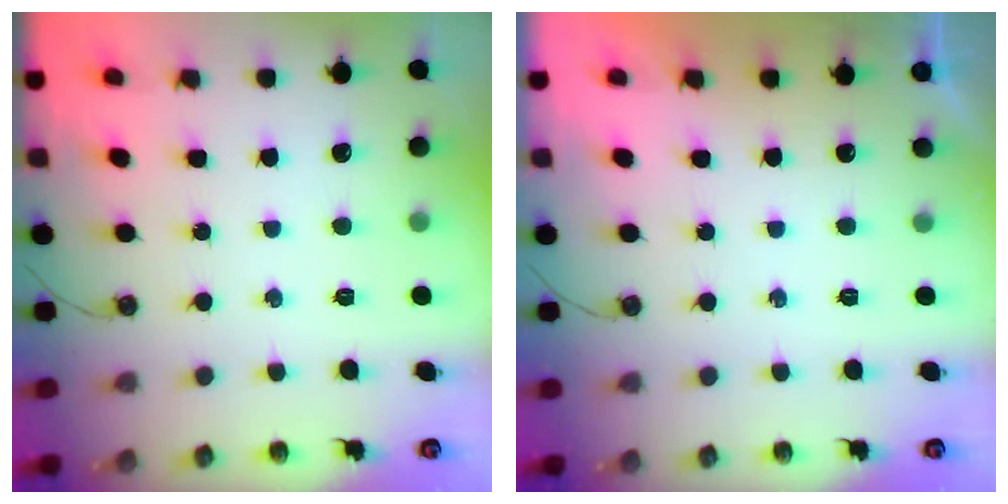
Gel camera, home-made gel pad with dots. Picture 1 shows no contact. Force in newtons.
{"total": 0.0}